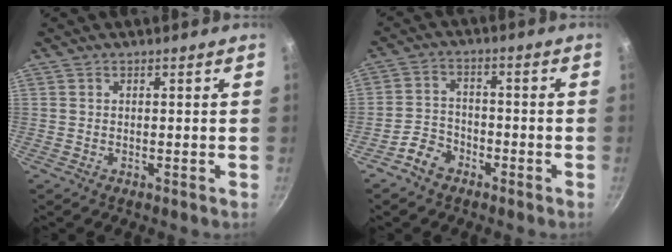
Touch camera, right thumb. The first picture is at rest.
{"total": 5.3, "force": [-3.5, 3.6, 1.8], "torque": [-0.023, 0.040, -0.068]}